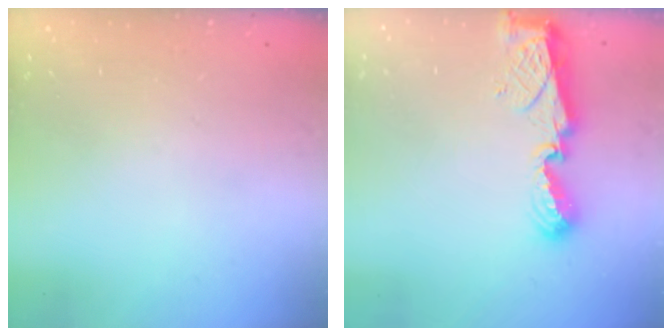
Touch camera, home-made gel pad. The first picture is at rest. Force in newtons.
{"total": 8.1, "press": 8.1, "slide": 0.9}